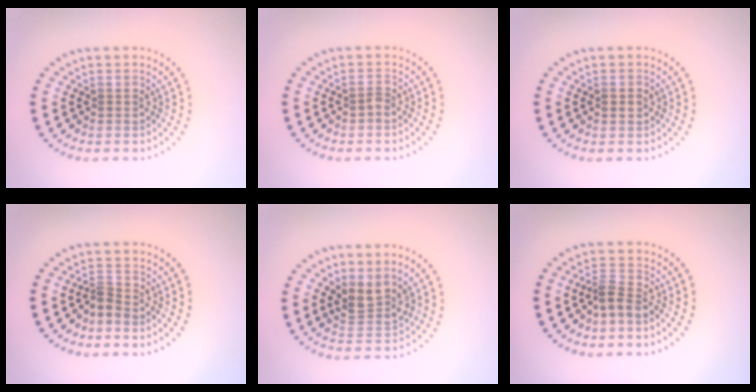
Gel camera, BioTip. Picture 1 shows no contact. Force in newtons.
{"total": 0.8, "press": 0.6, "slide": 0.5}
{"total": 1.2, "press": 1.2, "slide": 0.1}
{"total": 1.7, "press": 1.2, "slide": 1.2}
{"total": 2.6, "press": 2.0, "slide": 1.6}
{"total": 2.3, "press": 1.7, "slide": 1.5}